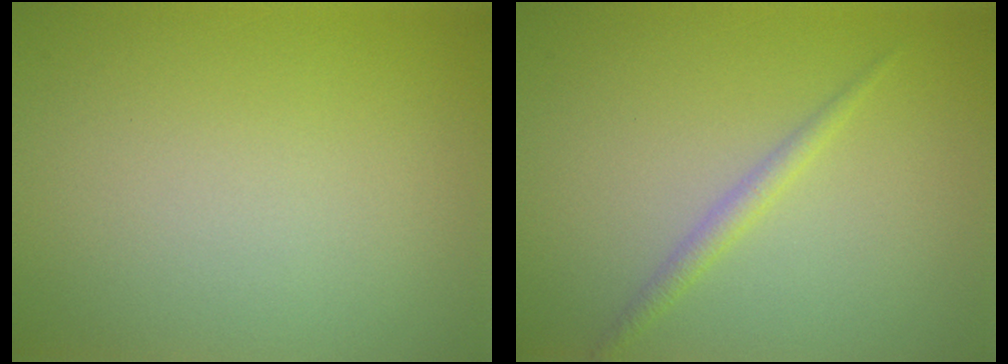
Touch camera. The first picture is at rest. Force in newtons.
{"total": 1.4, "press": 1.4, "slide": 0.0}